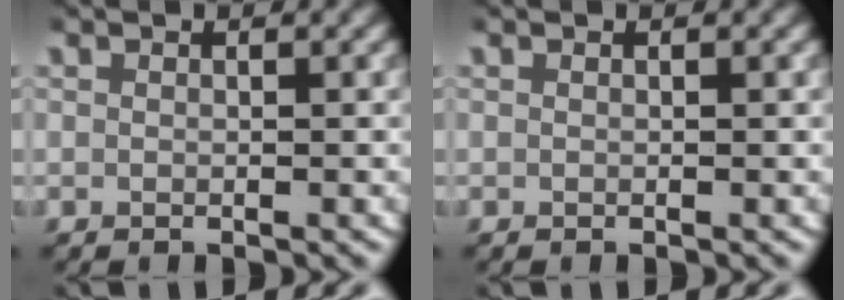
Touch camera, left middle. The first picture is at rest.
{"total": 0.0}